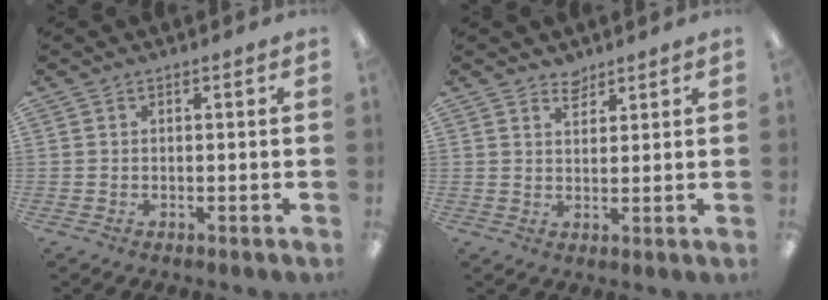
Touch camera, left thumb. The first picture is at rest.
{"total": 3.1, "force": [2.7, 1.4, 0.6], "torque": [-0.001, -0.018, 0.049]}